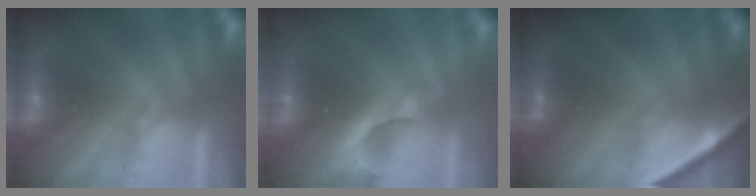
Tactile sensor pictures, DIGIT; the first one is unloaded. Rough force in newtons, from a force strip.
{"total": 4.4}
{"total": 2.0}